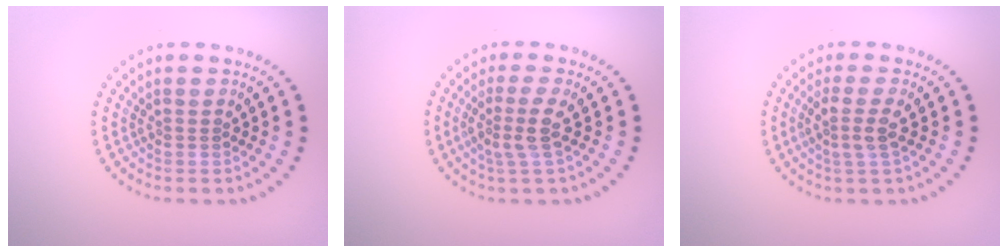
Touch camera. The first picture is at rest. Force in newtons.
{"total": 2.6, "press": 2.1, "slide": 1.5}
{"total": 2.2, "press": 1.9, "slide": 1.2}